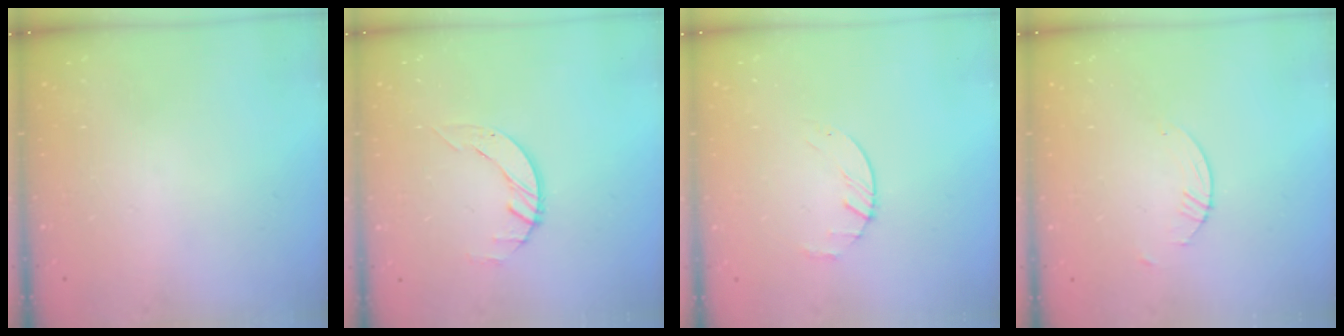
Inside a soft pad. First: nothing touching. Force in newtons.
{"total": 2.9, "press": 2.8, "slide": 0.3}
{"total": 2.2, "press": 2.2, "slide": 0.3}
{"total": 0.8, "press": 0.8, "slide": 0.2}